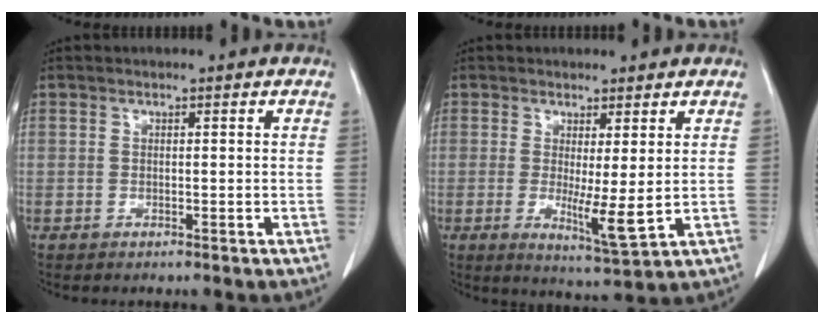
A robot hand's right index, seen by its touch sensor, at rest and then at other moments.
{"total": 5.9, "force": [0.0, 0.5, 5.9], "torque": [-0.107, -0.024, 0.007]}